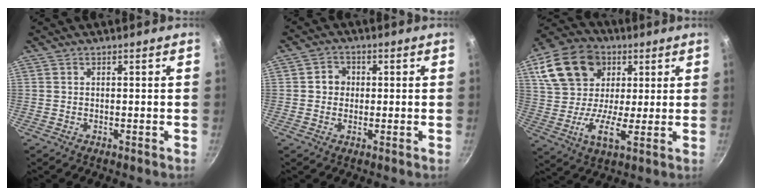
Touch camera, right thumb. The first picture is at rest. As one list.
[{"total": 3.5, "force": [0.2, 3.2, 1.4], "torque": [-0.001, 0.007, -0.001]}, {"total": 17.8, "force": [6.8, 12.8, 10.4], "torque": [-0.176, 0.008, 0.110]}]